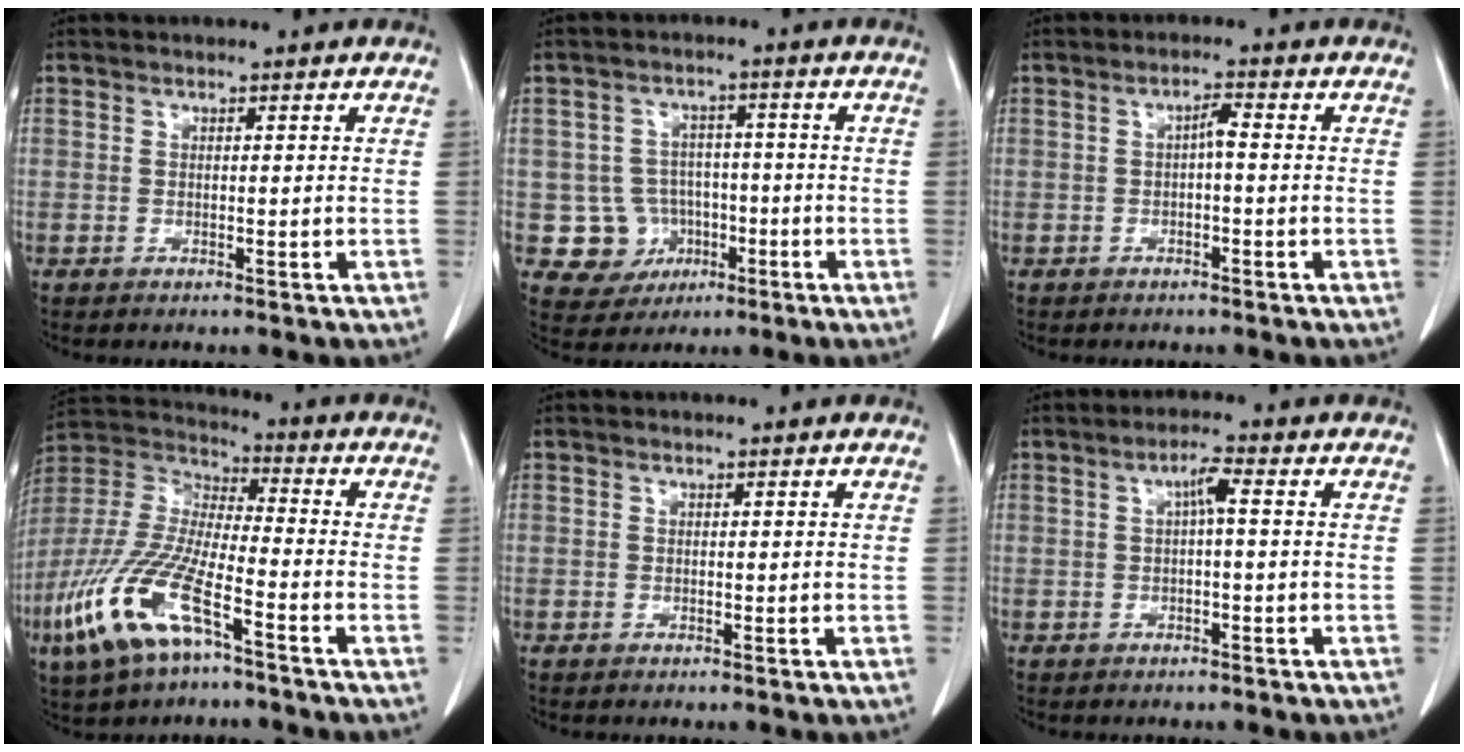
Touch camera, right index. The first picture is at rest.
{"total": 7.4, "force": [-1.7, 7.1, 1.1], "torque": [-0.018, 0.014, -0.016]}
{"total": 2.0, "force": [-0.3, 0.4, 1.9], "torque": [-0.032, 0.006, -0.004]}
{"total": 15.5, "force": [-8.3, 4.2, 12.4], "torque": [-0.276, -0.019, -0.159]}
{"total": 0.0}
{"total": 2.7, "force": [0.3, 0.3, 2.6], "torque": [-0.046, 0.007, 0.006]}